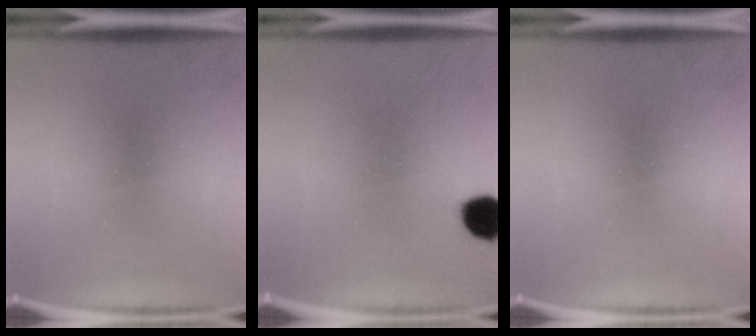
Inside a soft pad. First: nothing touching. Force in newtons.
{"total": 6.4}
{"total": 0.0}